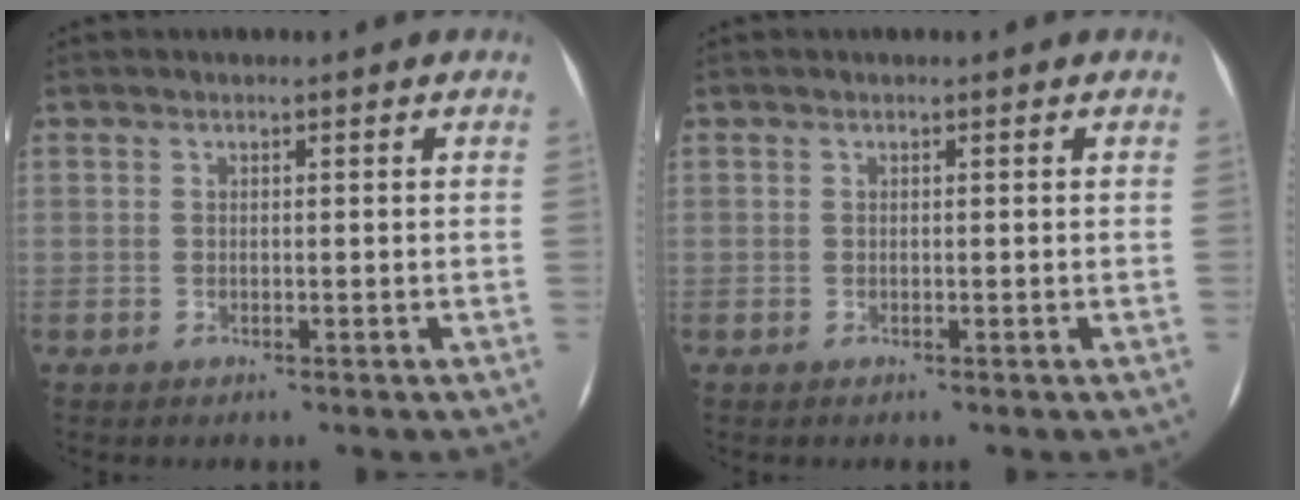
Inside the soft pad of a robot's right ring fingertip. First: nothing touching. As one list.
[{"total": 0.0}]